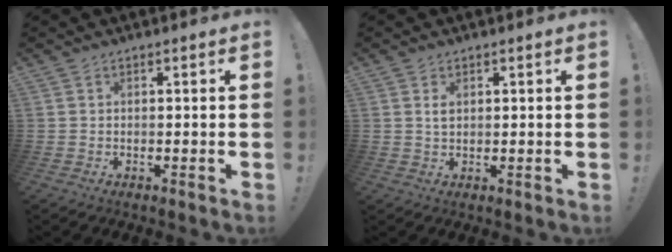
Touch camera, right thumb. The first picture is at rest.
{"total": 2.1, "force": [1.0, 1.2, 1.4], "torque": [-0.015, -0.003, 0.014]}